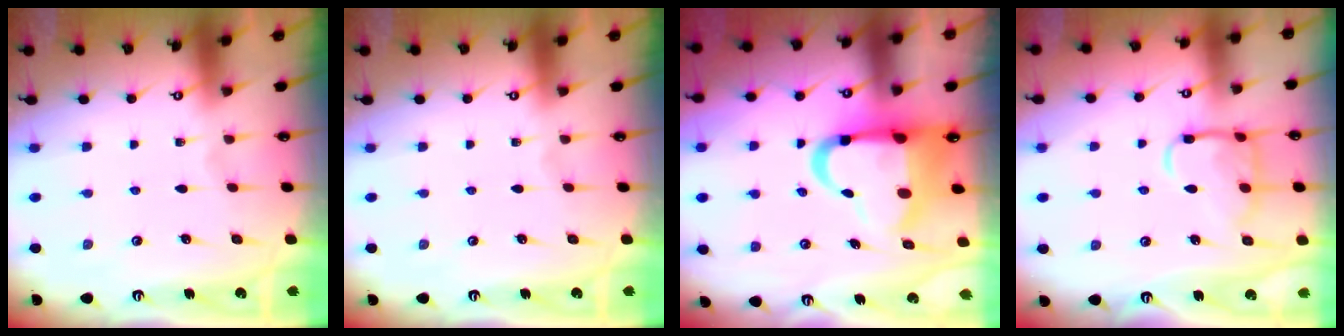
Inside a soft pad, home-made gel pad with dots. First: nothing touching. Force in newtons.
{"total": 0.0}
{"total": 13.0, "press": 12.6, "slide": 2.9}
{"total": 13.8, "press": 13.8, "slide": 1.1}